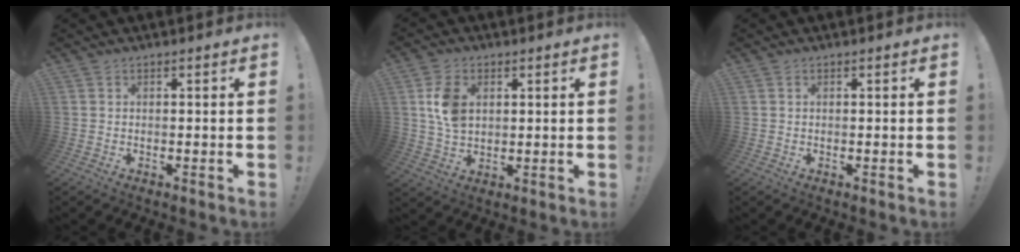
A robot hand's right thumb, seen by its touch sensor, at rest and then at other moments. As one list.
[{"total": 9.1, "force": [2.2, 6.4, 6.1], "torque": [-0.110, 0.003, 0.043]}, {"total": 0.0}]